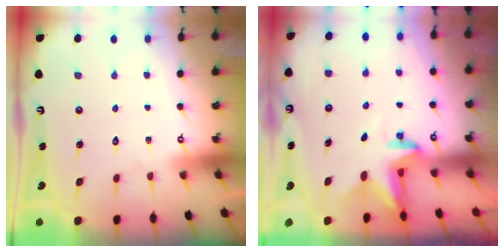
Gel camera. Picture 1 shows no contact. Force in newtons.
{"total": 2.5, "press": 2.5, "slide": 0.4}